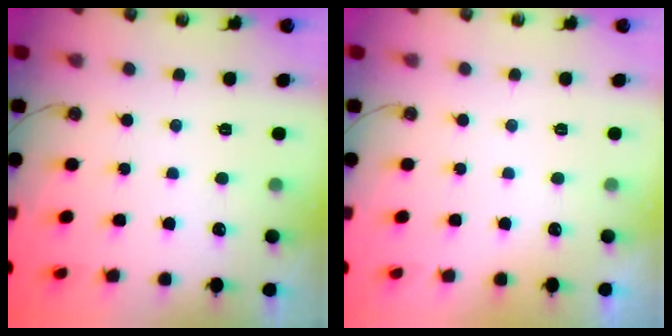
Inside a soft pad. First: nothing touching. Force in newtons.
{"total": 0.0}